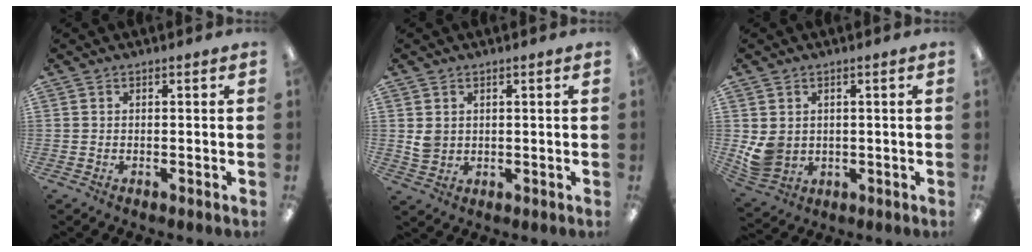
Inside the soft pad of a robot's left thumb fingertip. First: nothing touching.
{"total": 3.4, "force": [1.3, 2.9, 1.3], "torque": [-0.019, 0.001, 0.025]}
{"total": 5.9, "force": [1.4, 5.1, 2.6], "torque": [-0.059, -0.003, 0.032]}